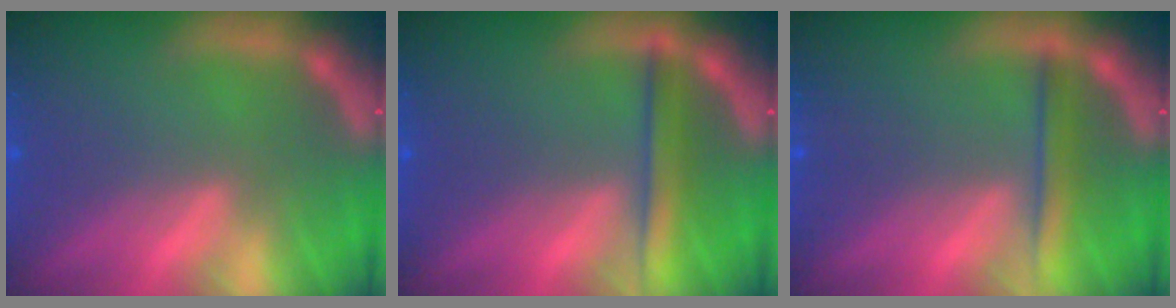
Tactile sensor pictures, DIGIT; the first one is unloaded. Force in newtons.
{"total": 2.9}
{"total": 2.5}